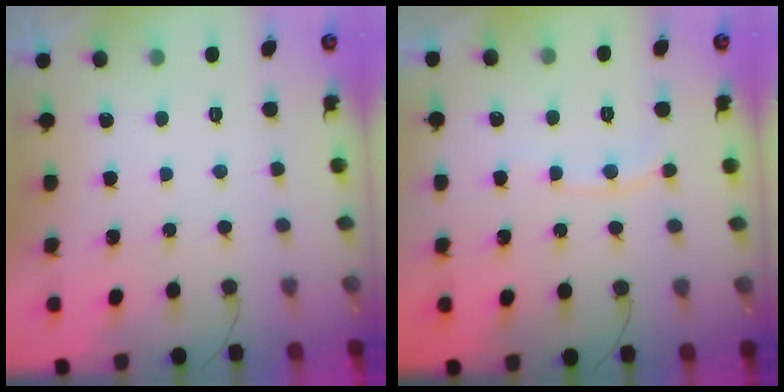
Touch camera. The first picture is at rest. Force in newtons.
{"total": 4.6, "press": 4.6, "slide": 0.1}